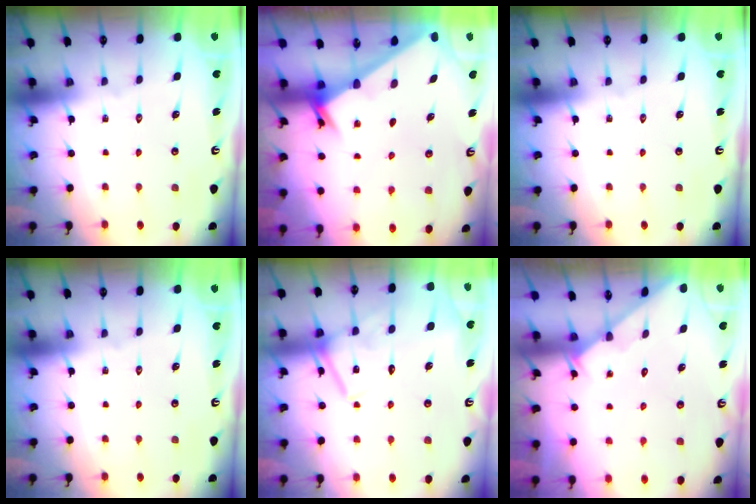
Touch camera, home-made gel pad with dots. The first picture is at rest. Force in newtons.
{"total": 2.3, "press": 2.3, "slide": 0.2}
{"total": 0.0}
{"total": 0.0}
{"total": 15.6, "press": 15.6, "slide": 1.3}
{"total": 1.6, "press": 1.6, "slide": 0.1}